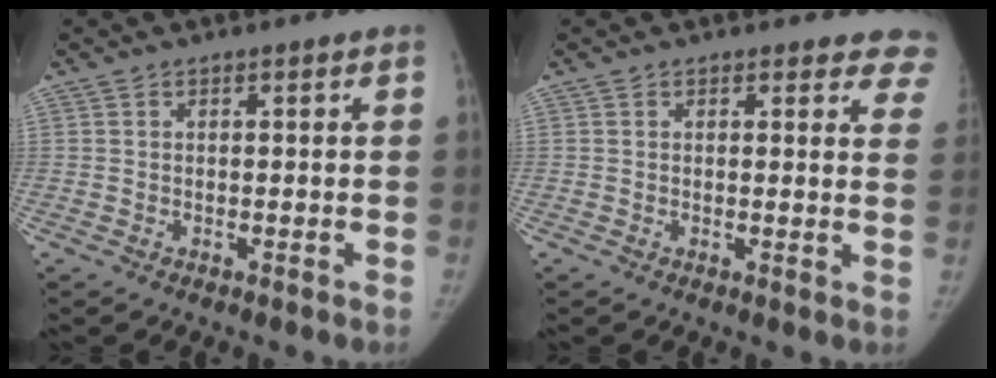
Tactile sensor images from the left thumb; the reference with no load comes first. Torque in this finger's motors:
{"motor_torque": [0.23, 0.06, 0.13, 0.08, -0.02]}